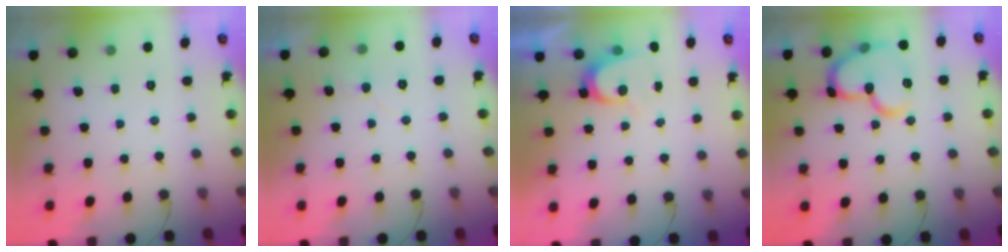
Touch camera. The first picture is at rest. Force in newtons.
{"total": 5.1, "press": 5.0, "slide": 0.5}
{"total": 5.6, "press": 5.6, "slide": 0.5}
{"total": 15.3, "press": 15.2, "slide": 1.2}